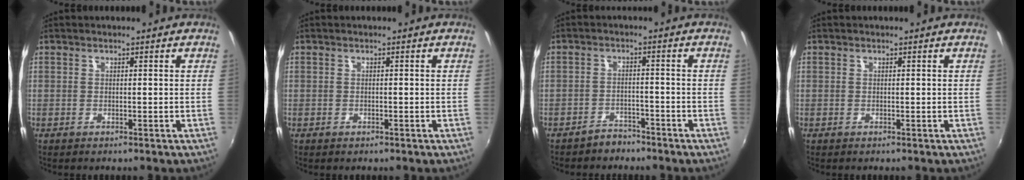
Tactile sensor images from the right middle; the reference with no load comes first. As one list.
[{"total": 0.5, "force": [-0.4, 0.4, 0.1], "torque": [-0.002, -0.003, -0.007]}, {"total": 3.3, "force": [-3.0, 1.5, 0.2], "torque": [-0.013, 0.008, -0.046]}, {"total": 0.0}]